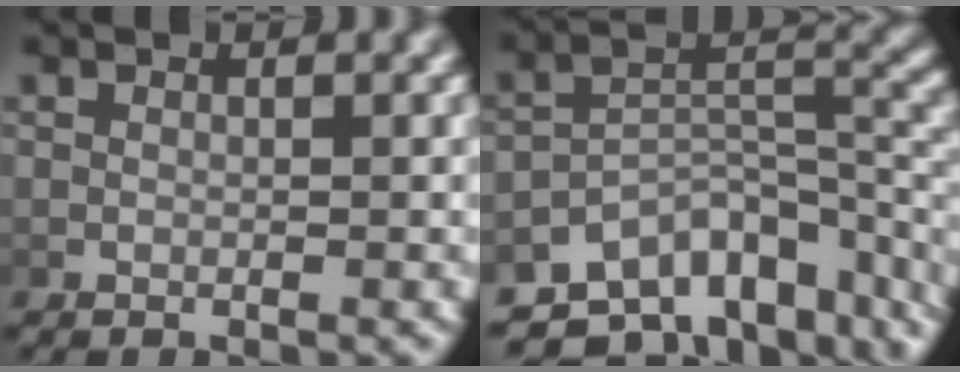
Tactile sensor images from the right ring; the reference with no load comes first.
{"total": 12.0, "force": [-6.2, 7.4, 7.2], "torque": [-0.098, -0.016, -0.097]}